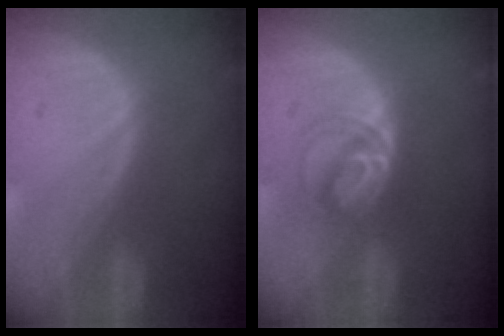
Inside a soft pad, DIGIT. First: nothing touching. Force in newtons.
{"total": 5.0, "press": 4.9, "slide": 1.0}